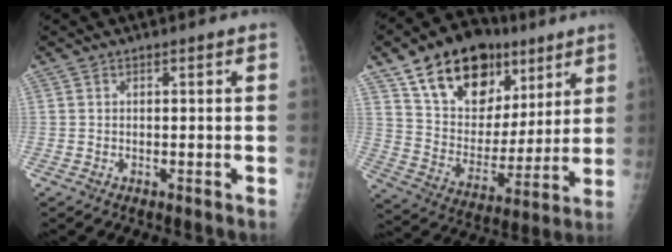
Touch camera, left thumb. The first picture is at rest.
{"total": 21.7, "force": [12.4, 13.7, 11.3], "torque": [-0.142, -0.037, 0.214]}